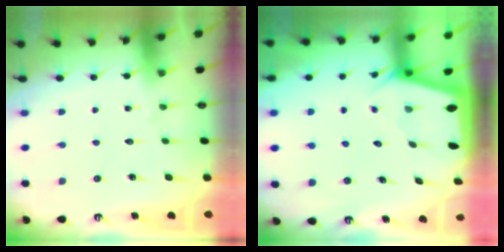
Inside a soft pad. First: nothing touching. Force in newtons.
{"total": 1.9, "press": 1.9, "slide": 0.2}